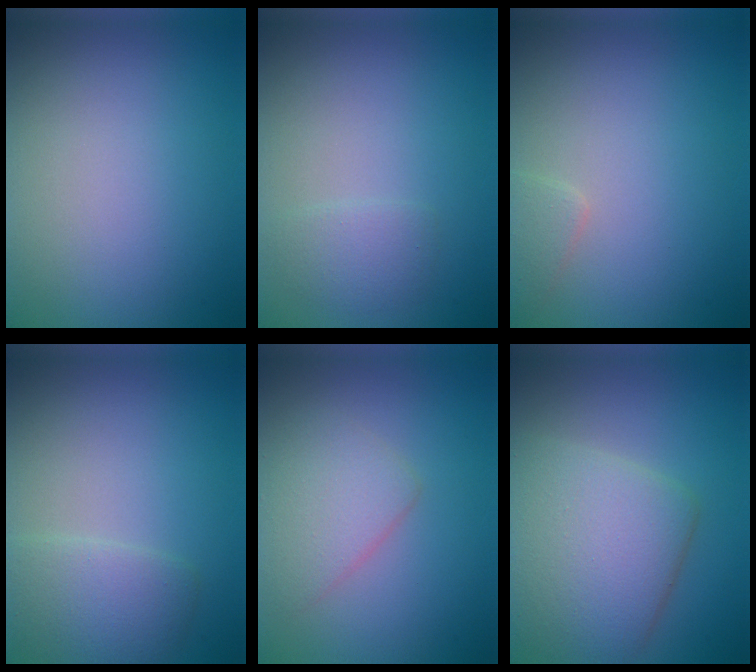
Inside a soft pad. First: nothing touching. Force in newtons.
{"total": 1.5, "press": 1.5, "slide": 0.0}
{"total": 1.2, "press": 1.2, "slide": 0.1}
{"total": 2.9, "press": 2.9, "slide": 0.1}
{"total": 2.8, "press": 2.8, "slide": 0.1}
{"total": 7.0, "press": 7.0, "slide": 0.2}